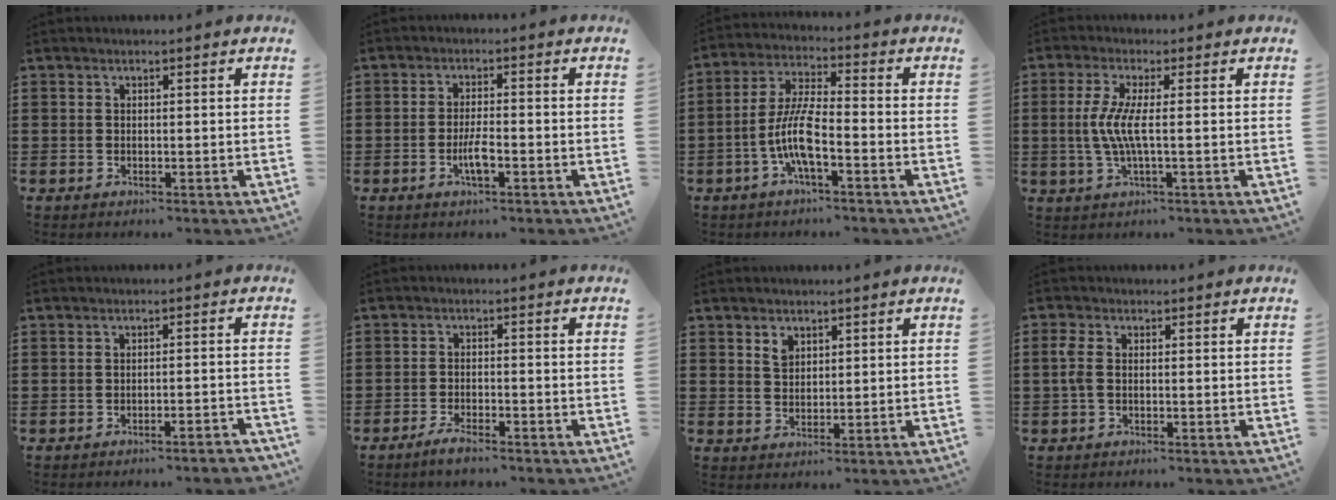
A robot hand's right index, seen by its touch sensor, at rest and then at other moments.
{"total": 4.0, "force": [-1.5, 0.9, 3.6], "torque": [-0.075, -0.003, -0.030]}
{"total": 8.2, "force": [-3.1, 1.8, 7.4], "torque": [-0.178, -0.017, -0.068]}
{"total": 5.2, "force": [-0.3, 0.3, 5.2], "torque": [-0.124, -0.014, -0.018]}
{"total": 1.8, "force": [-1.7, -0.2, 0.7], "torque": [-0.011, 0.001, -0.034]}
{"total": 2.5, "force": [-2.2, 0.2, 1.2], "torque": [-0.020, 0.007, -0.042]}
{"total": 2.3, "force": [1.6, 1.4, 0.9], "torque": [-0.015, 0.000, 0.028]}
{"total": 2.3, "force": [-0.3, 1.1, 2.0], "torque": [-0.054, -0.004, -0.010]}